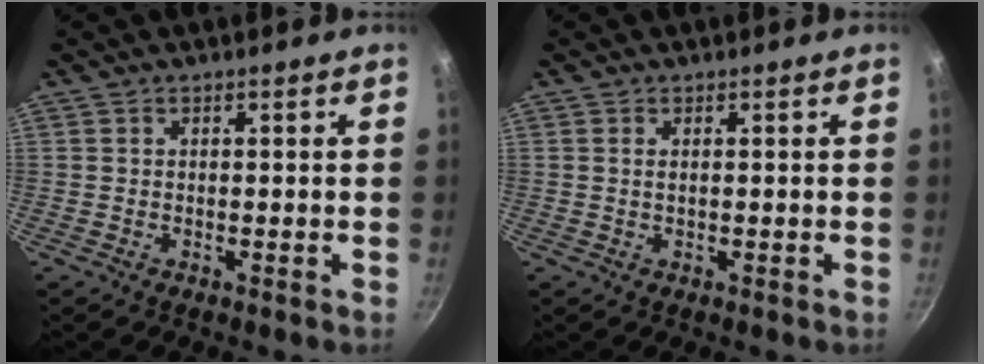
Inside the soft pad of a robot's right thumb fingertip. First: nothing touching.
{"total": 0.7, "force": [0.2, 0.3, 0.6], "torque": [-0.012, 0.000, 0.004]}